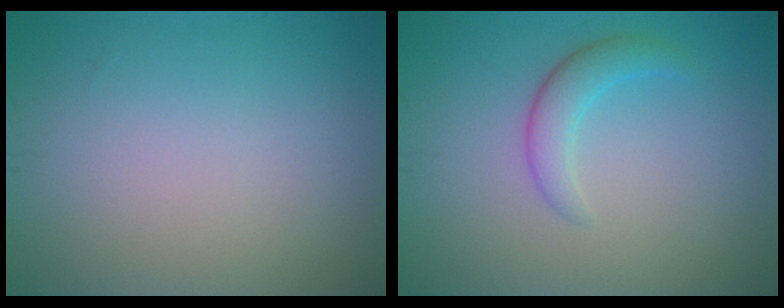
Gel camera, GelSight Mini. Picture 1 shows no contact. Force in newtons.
{"total": 2.4, "press": 2.4, "slide": 0.2}